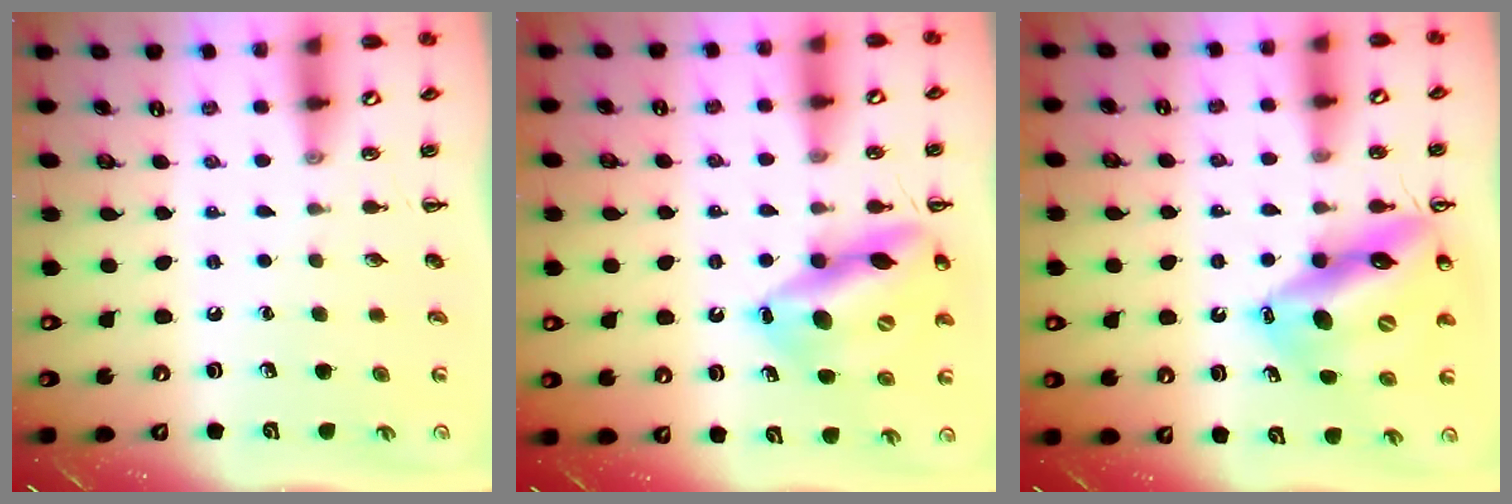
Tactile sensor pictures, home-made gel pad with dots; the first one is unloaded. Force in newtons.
{"total": 17.5, "press": 17.1, "slide": 4.0}
{"total": 16.1, "press": 15.4, "slide": 4.5}